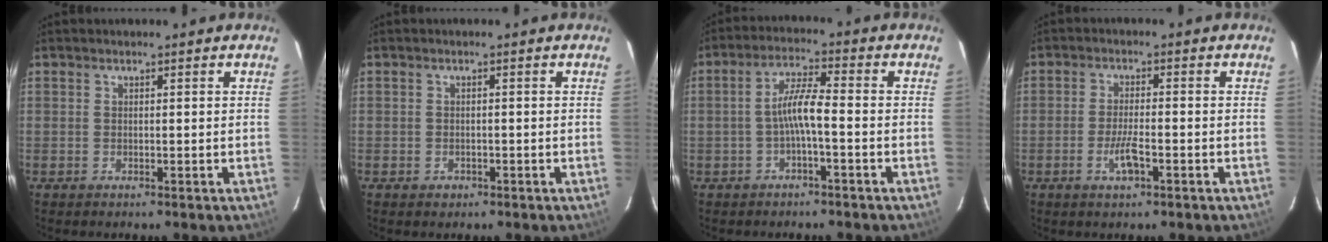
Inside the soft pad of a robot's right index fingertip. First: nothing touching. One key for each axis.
{"total": 1.8, "fx": -0.9, "fy": 1.4, "fz": 0.5, "tx": -0.009, "ty": 0.000, "tz": -0.011}
{"total": 5.1, "fx": -1.7, "fy": 0.4, "fz": 4.7, "tx": -0.100, "ty": 0.012, "tz": -0.031}
{"total": 4.4, "fx": -2.1, "fy": 1.0, "fz": 3.8, "tx": -0.077, "ty": -0.004, "tz": -0.040}